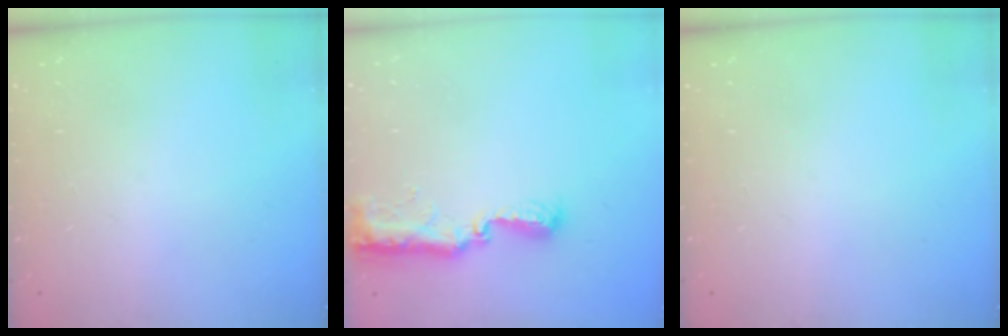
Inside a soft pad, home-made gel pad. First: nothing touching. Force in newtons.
{"total": 8.8, "press": 8.8, "slide": 0.9}
{"total": 0.0}